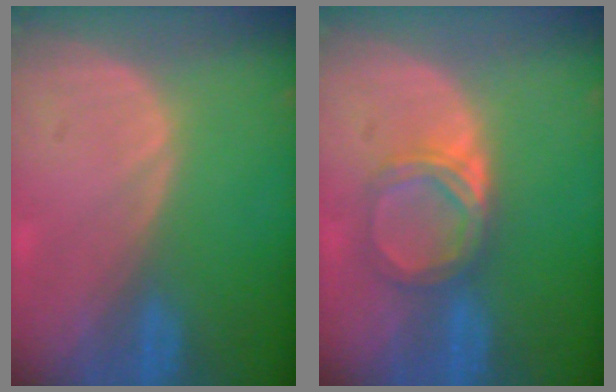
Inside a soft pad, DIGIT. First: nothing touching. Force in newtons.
{"total": 5.3, "press": 4.7, "slide": 2.4}